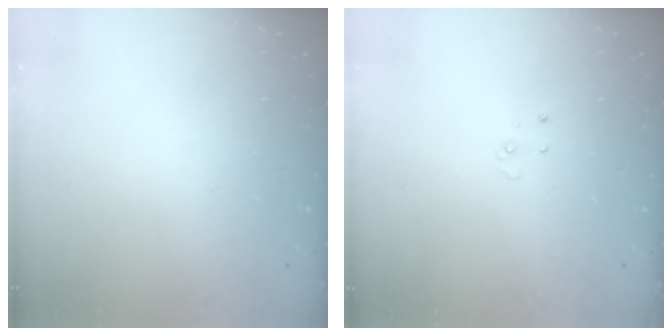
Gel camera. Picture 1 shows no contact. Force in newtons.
{"total": 2.7, "press": 2.7, "slide": 0.2}